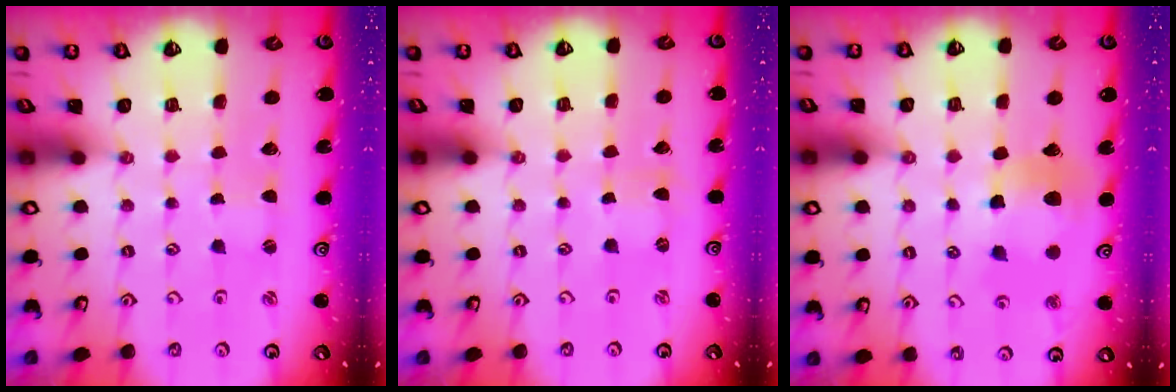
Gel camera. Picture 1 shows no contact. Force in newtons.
{"total": 0.0}
{"total": 11.2, "press": 11.1, "slide": 1.4}